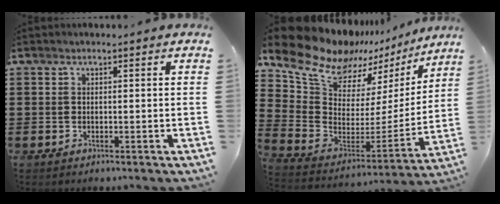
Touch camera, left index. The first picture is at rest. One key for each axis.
{"total": 11.7, "fx": 10.2, "fy": 4.8, "fz": 3.3, "tx": -0.119, "ty": -0.078, "tz": 0.179}